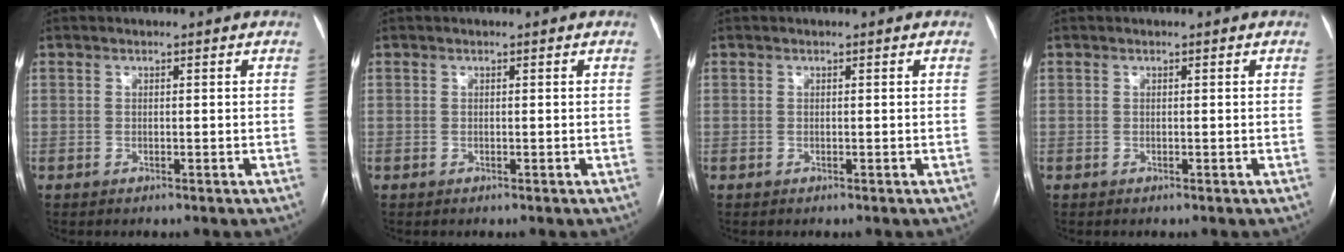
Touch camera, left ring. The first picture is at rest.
{"total": 0.0}
{"total": 0.0}
{"total": 0.0}